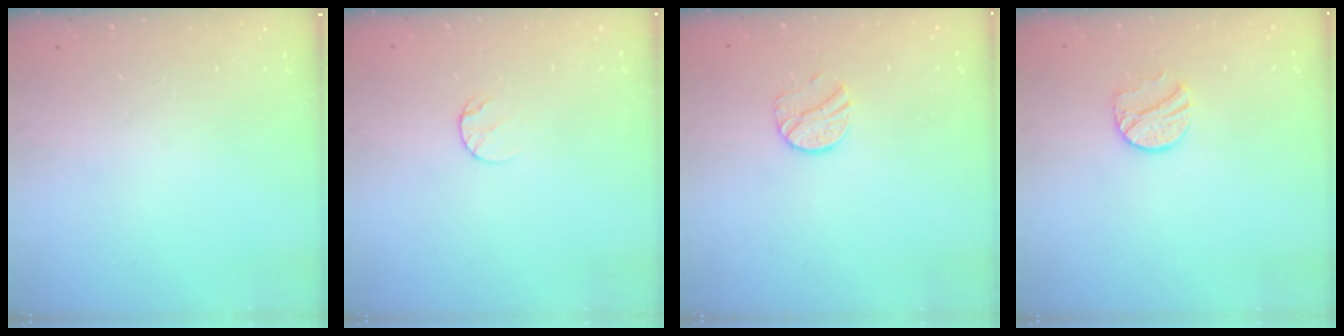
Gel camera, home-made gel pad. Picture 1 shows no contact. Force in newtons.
{"total": 4.9, "press": 4.8, "slide": 0.4}
{"total": 8.4, "press": 8.4, "slide": 0.6}
{"total": 9.0, "press": 9.0, "slide": 0.3}